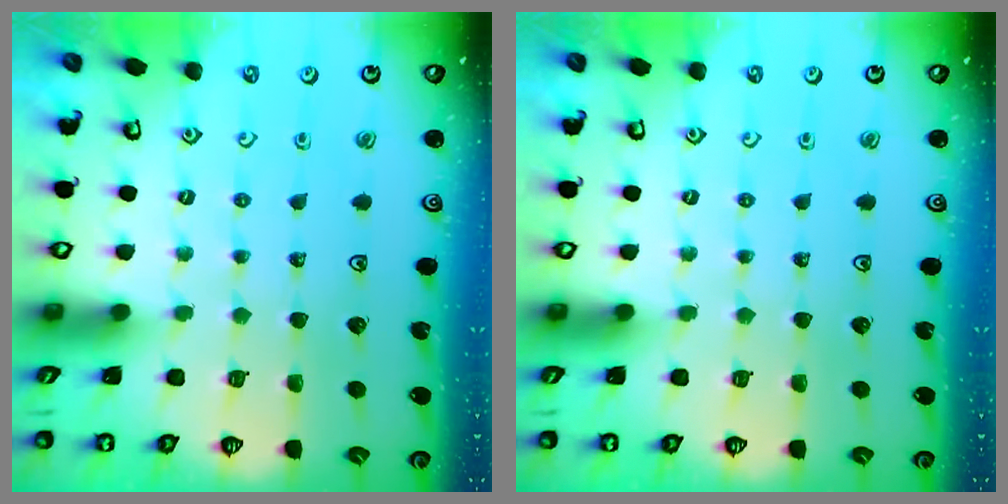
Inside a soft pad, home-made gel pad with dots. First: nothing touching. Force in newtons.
{"total": 0.0}